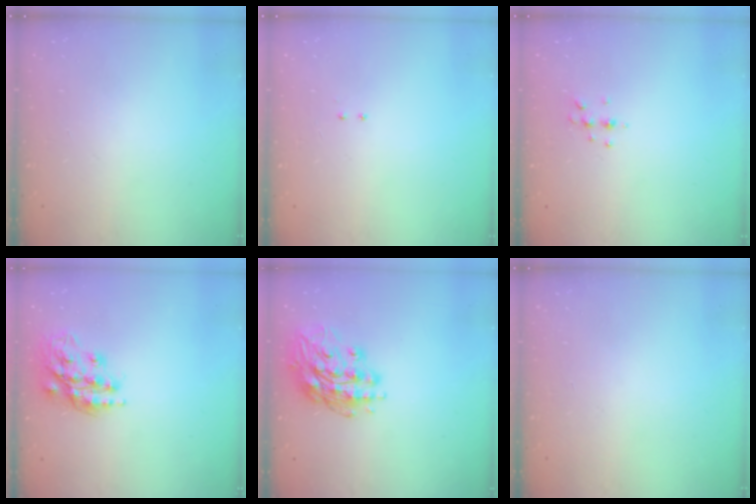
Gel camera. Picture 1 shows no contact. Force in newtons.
{"total": 2.0, "press": 2.0, "slide": 0.4}
{"total": 4.5, "press": 4.4, "slide": 0.8}
{"total": 17.5, "press": 17.4, "slide": 1.4}
{"total": 15.3, "press": 15.3, "slide": 0.8}
{"total": 0.0}